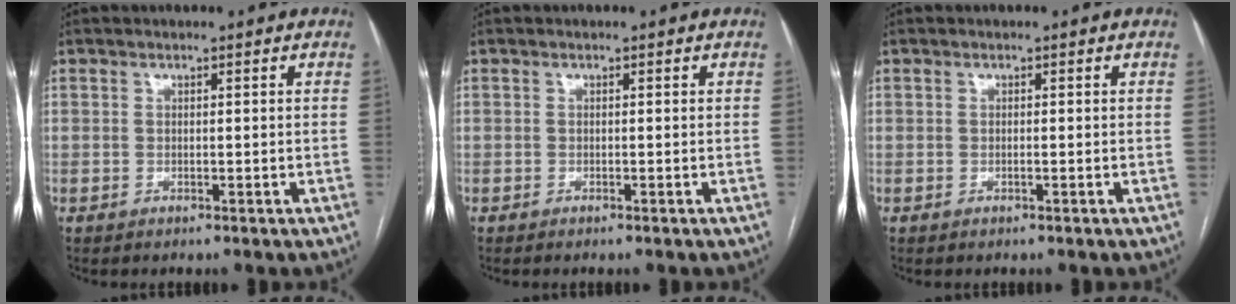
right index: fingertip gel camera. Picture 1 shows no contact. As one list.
[{"total": 0.0}, {"total": 0.0}]